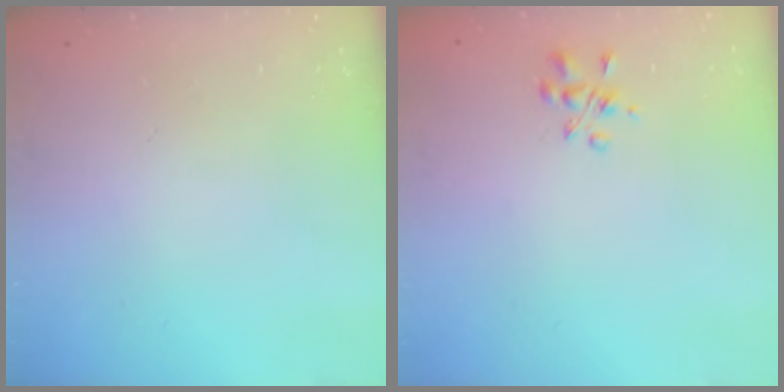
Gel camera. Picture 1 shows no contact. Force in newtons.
{"total": 3.8, "press": 3.8, "slide": 0.6}